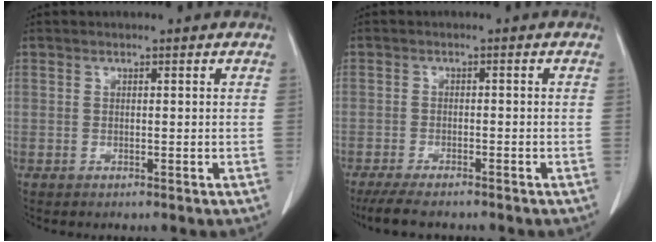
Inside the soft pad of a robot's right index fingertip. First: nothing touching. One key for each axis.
{"total": 6.0, "fx": -5.1, "fy": 0.9, "fz": 3.1, "tx": -0.052, "ty": -0.014, "tz": -0.085}